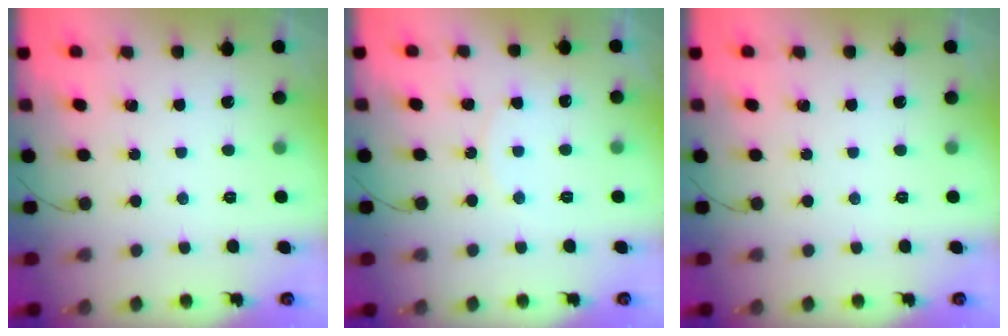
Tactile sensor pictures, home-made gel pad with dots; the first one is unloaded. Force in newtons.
{"total": 4.0, "press": 3.9, "slide": 0.4}
{"total": 0.0}